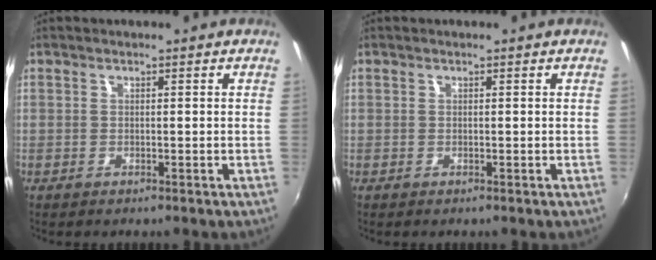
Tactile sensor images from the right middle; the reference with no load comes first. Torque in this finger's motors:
{"motor_torque": [-0.02, -0.01, 0.00, 0.00]}